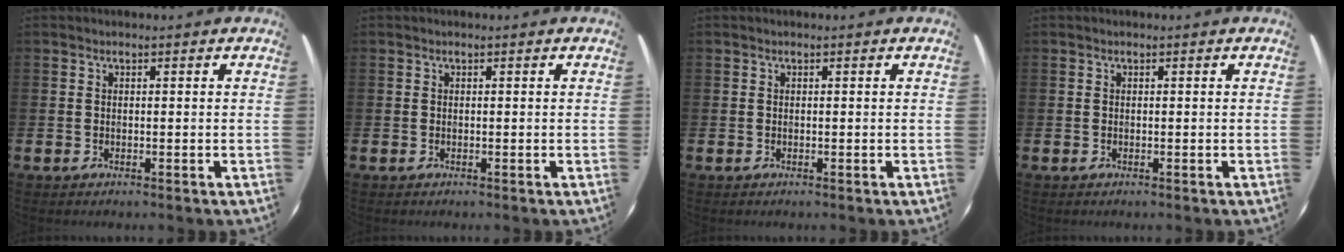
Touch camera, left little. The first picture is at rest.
{"total": 0.0}
{"total": 0.0}
{"total": 0.0}